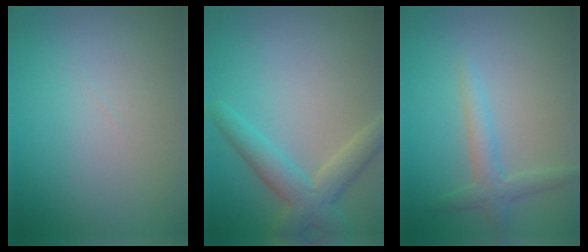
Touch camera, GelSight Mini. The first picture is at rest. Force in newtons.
{"total": 4.2, "press": 4.2, "slide": 0.3}
{"total": 2.2, "press": 2.2, "slide": 0.1}